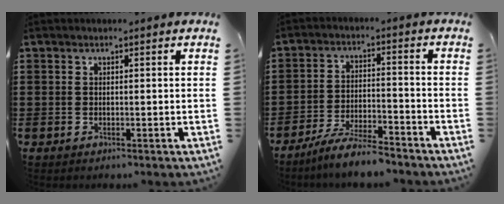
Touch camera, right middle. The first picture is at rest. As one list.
[{"total": 6.1, "force": [-5.7, 0.3, 2.4], "torque": [-0.051, -0.006, -0.109]}]